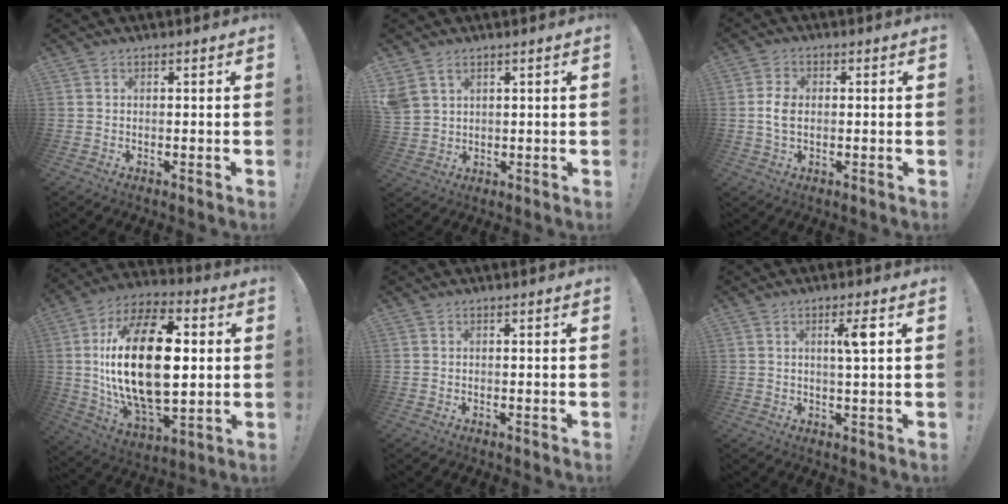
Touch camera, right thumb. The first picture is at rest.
{"total": 4.9, "force": [2.9, 3.3, 2.1], "torque": [-0.045, -0.013, 0.058]}
{"total": 5.1, "force": [-0.2, 3.3, 3.9], "torque": [-0.084, 0.003, -0.007]}
{"total": 29.3, "force": [2.1, 15.6, 24.8], "torque": [-0.469, -0.007, 0.035]}
{"total": 0.0}
{"total": 5.2, "force": [1.6, 0.3, 4.9], "torque": [-0.067, -0.010, 0.014]}